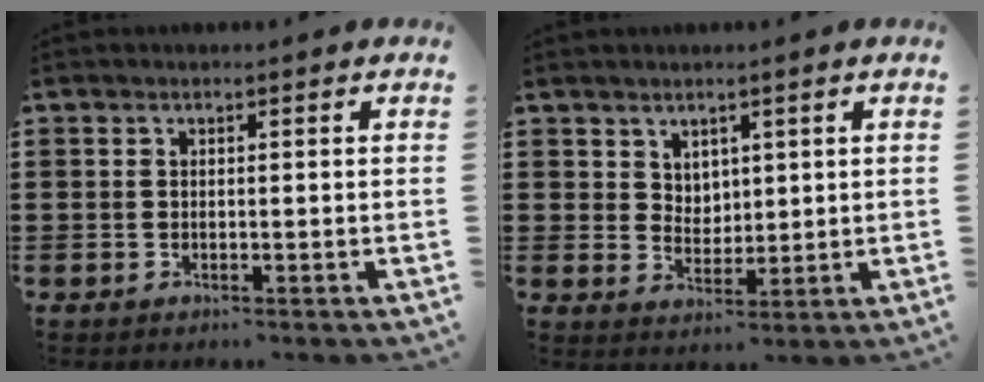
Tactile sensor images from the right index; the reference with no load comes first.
{"total": 3.6, "force": [2.6, 2.5, 0.5], "torque": [-0.020, 0.004, 0.050]}